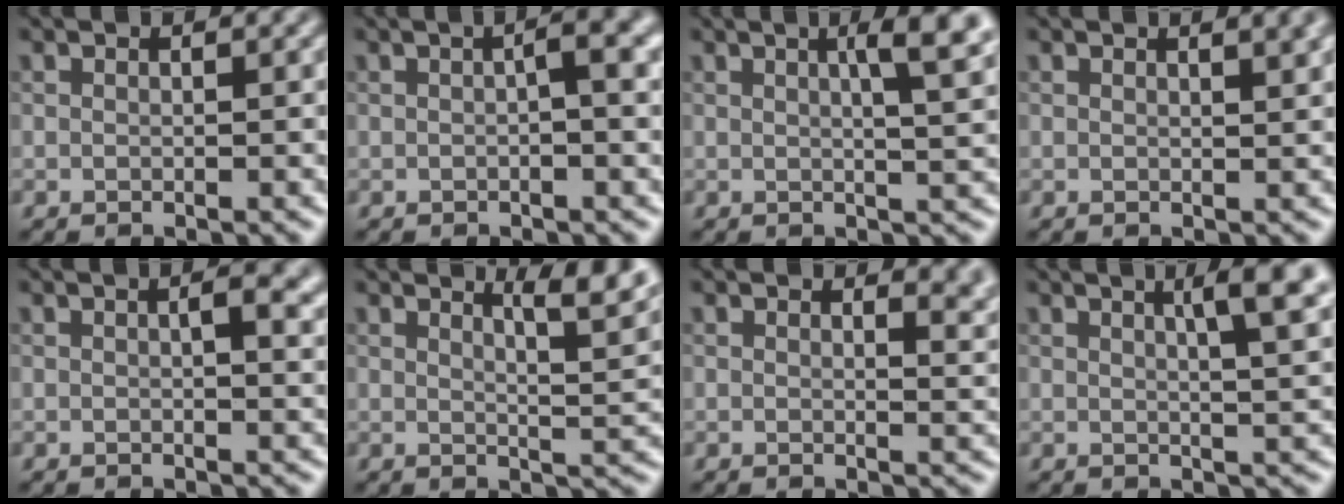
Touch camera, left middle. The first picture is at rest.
{"total": 2.6, "force": [0.1, 0.4, 2.6], "torque": [-0.039, 0.007, 0.000]}
{"total": 5.0, "force": [1.7, 1.1, 4.5], "torque": [-0.050, 0.011, 0.019]}
{"total": 2.3, "force": [1.4, 0.8, 1.7], "torque": [-0.009, 0.004, 0.014]}
{"total": 2.9, "force": [0.8, 0.9, 2.6], "torque": [-0.036, 0.001, 0.010]}
{"total": 5.0, "force": [3.3, 1.2, 3.6], "torque": [-0.040, 0.005, 0.047]}
{"total": 2.4, "force": [1.8, 0.8, 1.4], "torque": [-0.012, -0.006, 0.026]}
{"total": 5.3, "force": [2.2, 1.3, 4.7], "torque": [-0.047, 0.011, 0.025]}